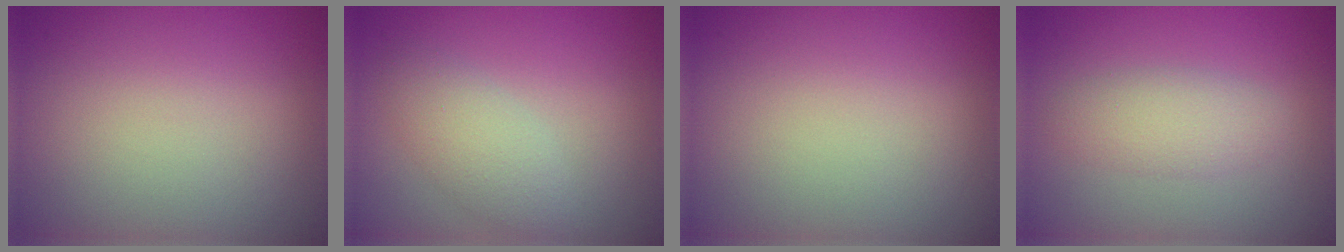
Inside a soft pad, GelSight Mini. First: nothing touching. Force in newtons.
{"total": 2.6, "press": 2.6, "slide": 0.2}
{"total": 0.0}
{"total": 2.7, "press": 2.7, "slide": 0.1}